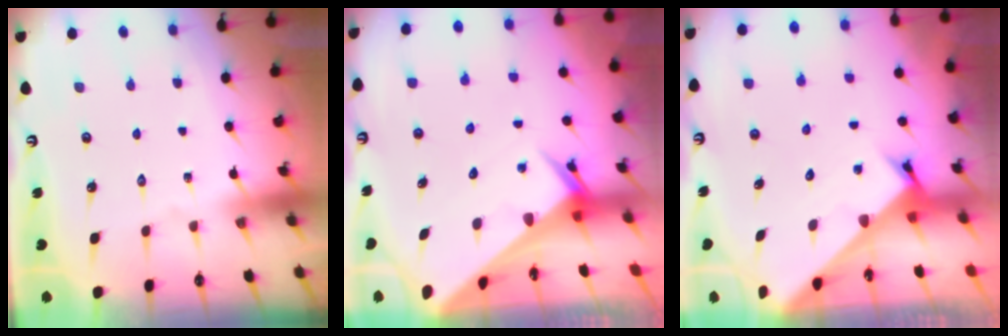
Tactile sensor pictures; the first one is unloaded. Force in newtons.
{"total": 4.2, "press": 4.1, "slide": 0.3}
{"total": 2.3, "press": 2.3, "slide": 0.2}